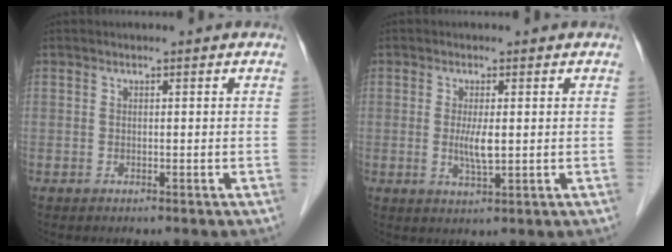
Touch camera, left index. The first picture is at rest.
{"total": 3.4, "force": [0.1, 0.6, 3.3], "torque": [-0.068, -0.007, 0.004]}